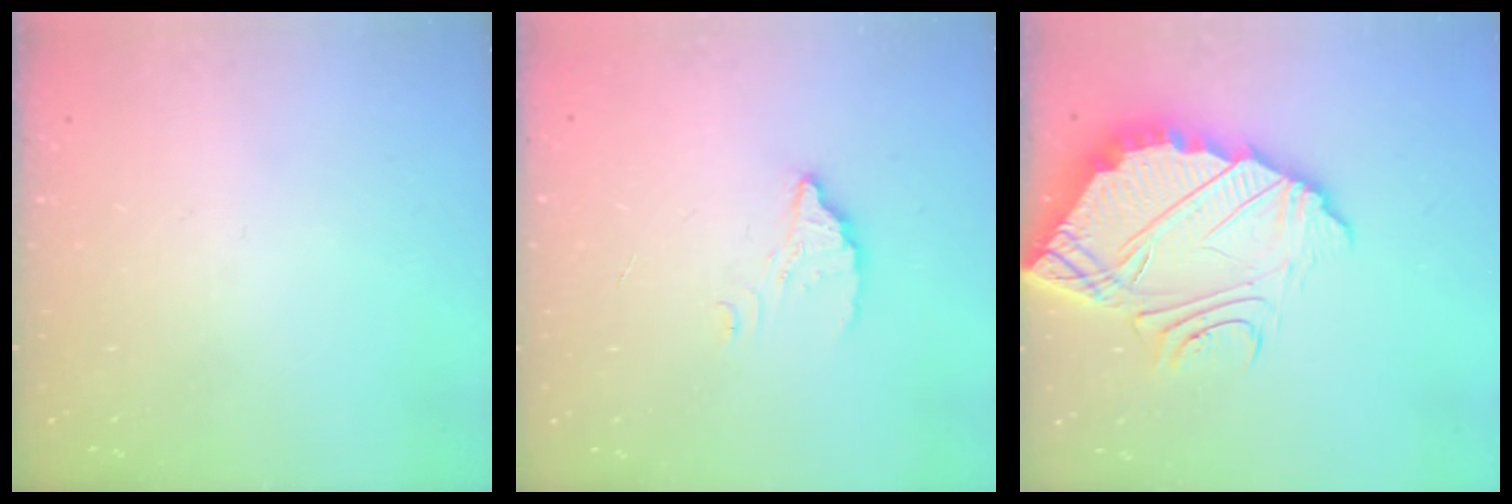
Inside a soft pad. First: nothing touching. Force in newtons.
{"total": 3.0, "press": 3.0, "slide": 0.1}
{"total": 8.6, "press": 8.5, "slide": 0.6}